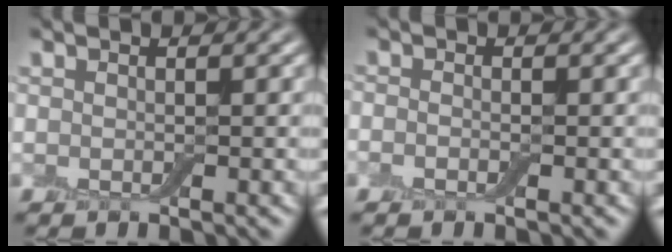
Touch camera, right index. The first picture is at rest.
{"total": 0.7, "force": [-0.4, 0.4, 0.5], "torque": [-0.013, 0.000, -0.012]}